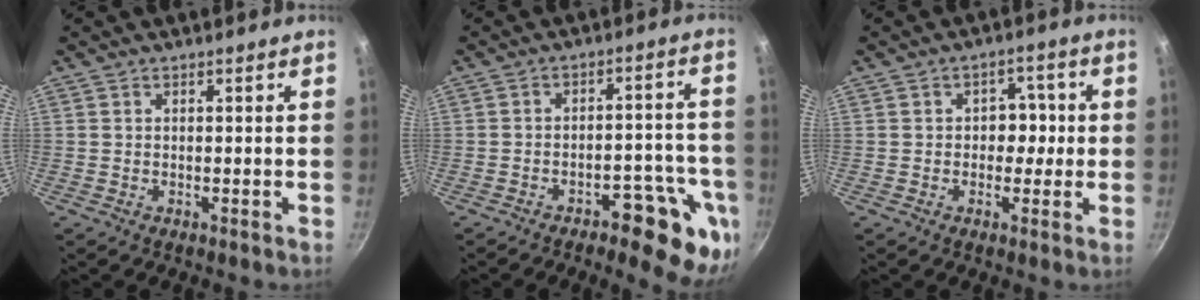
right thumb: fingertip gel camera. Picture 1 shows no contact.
{"total": 12.8, "force": [-6.4, 5.3, 9.7], "torque": [-0.075, 0.043, -0.080]}
{"total": 4.9, "force": [-0.2, 4.0, 2.8], "torque": [0.010, 0.010, -0.006]}